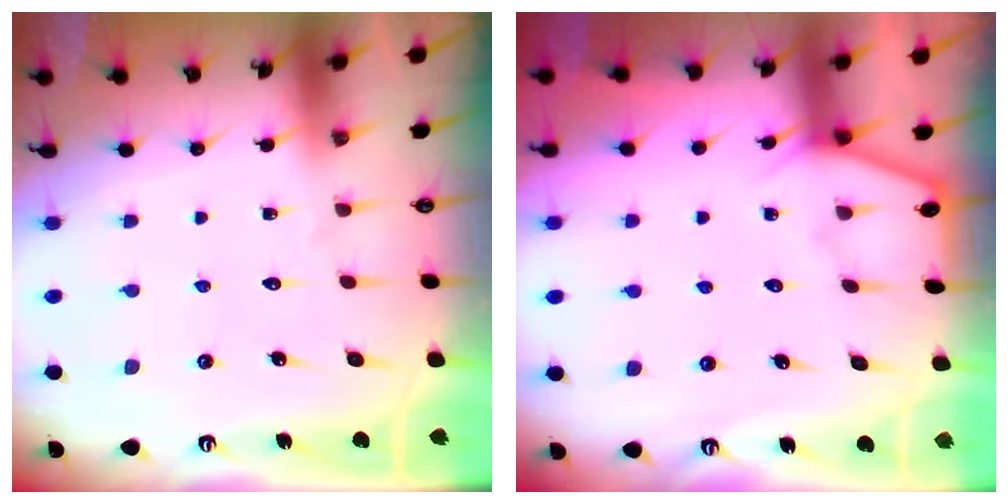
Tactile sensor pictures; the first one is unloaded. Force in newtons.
{"total": 4.1, "press": 4.0, "slide": 0.5}